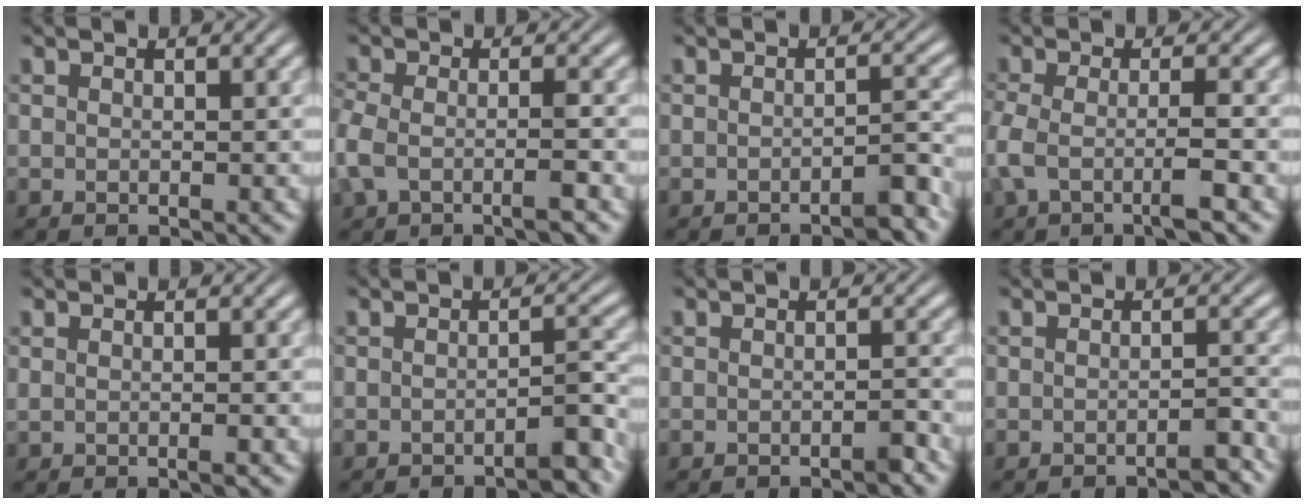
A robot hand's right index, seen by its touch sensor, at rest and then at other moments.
{"total": 3.4, "force": [-1.3, 1.8, 2.5], "torque": [-0.066, -0.011, -0.019]}
{"total": 2.1, "force": [-1.7, 0.1, 1.2], "torque": [-0.017, 0.000, -0.031]}
{"total": 3.9, "force": [-1.2, 1.7, 3.3], "torque": [-0.080, -0.014, -0.015]}
{"total": 0.7, "force": [0.0, -0.2, 0.7], "torque": [-0.007, 0.003, 0.002]}
{"total": 2.4, "force": [-1.8, 0.2, 1.7], "torque": [-0.021, 0.002, -0.032]}
{"total": 1.1, "force": [-1.0, -0.1, 0.4], "torque": [-0.007, 0.000, -0.020]}
{"total": 1.8, "force": [-1.7, 0.1, 0.7], "torque": [-0.011, 0.000, -0.032]}